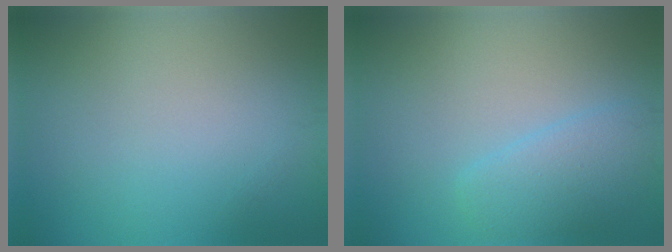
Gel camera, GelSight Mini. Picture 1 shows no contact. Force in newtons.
{"total": 2.7, "press": 2.7, "slide": 0.1}